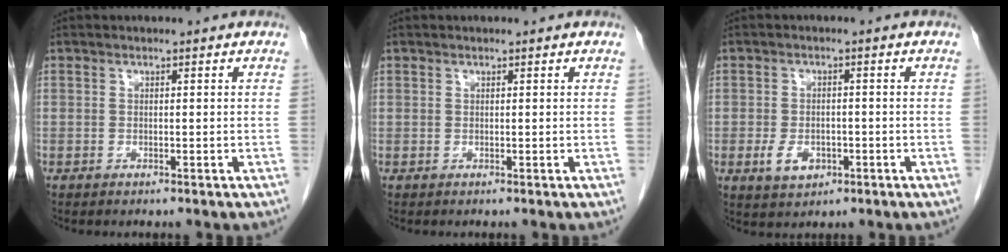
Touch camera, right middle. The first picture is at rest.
{"total": 0.0}
{"total": 4.3, "force": [-1.7, 2.8, 2.8], "torque": [-0.056, -0.002, -0.020]}